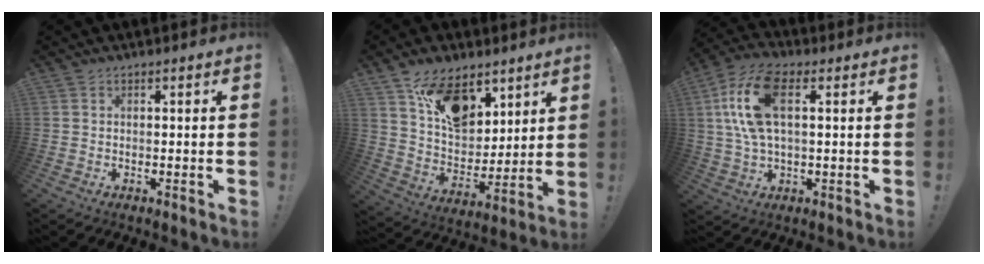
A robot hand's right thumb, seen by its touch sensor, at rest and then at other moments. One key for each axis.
{"total": 16.4, "fx": 9.7, "fy": 10.2, "fz": 8.4, "tx": -0.128, "ty": -0.054, "tz": 0.181}
{"total": 14.6, "fx": 3.5, "fy": 7.2, "fz": 12.2, "tx": -0.239, "ty": 0.002, "tz": 0.062}